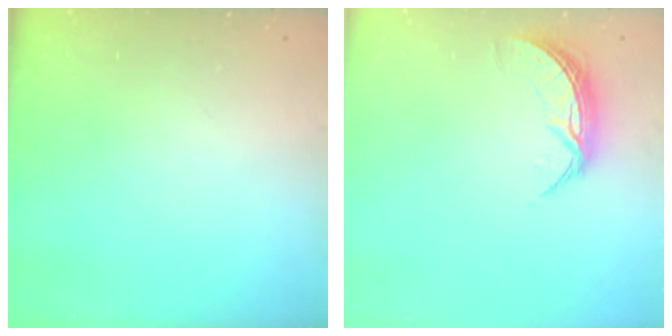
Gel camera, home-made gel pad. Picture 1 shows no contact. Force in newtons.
{"total": 7.6, "press": 7.6, "slide": 0.5}